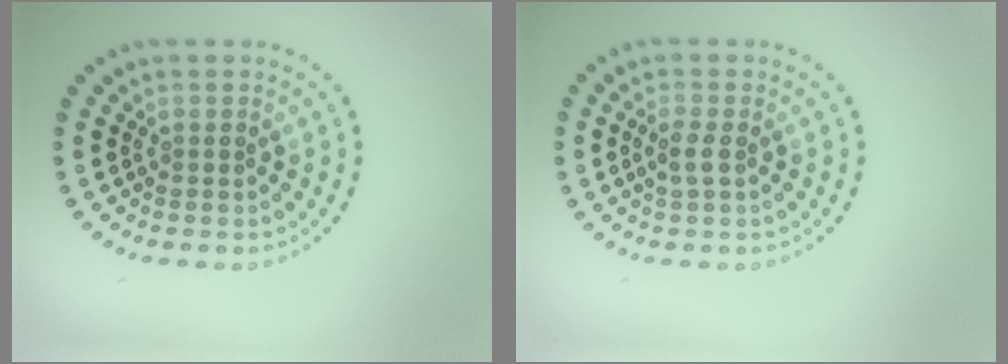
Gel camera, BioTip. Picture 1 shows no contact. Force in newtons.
{"total": 1.3, "press": 1.3, "slide": 0.4}